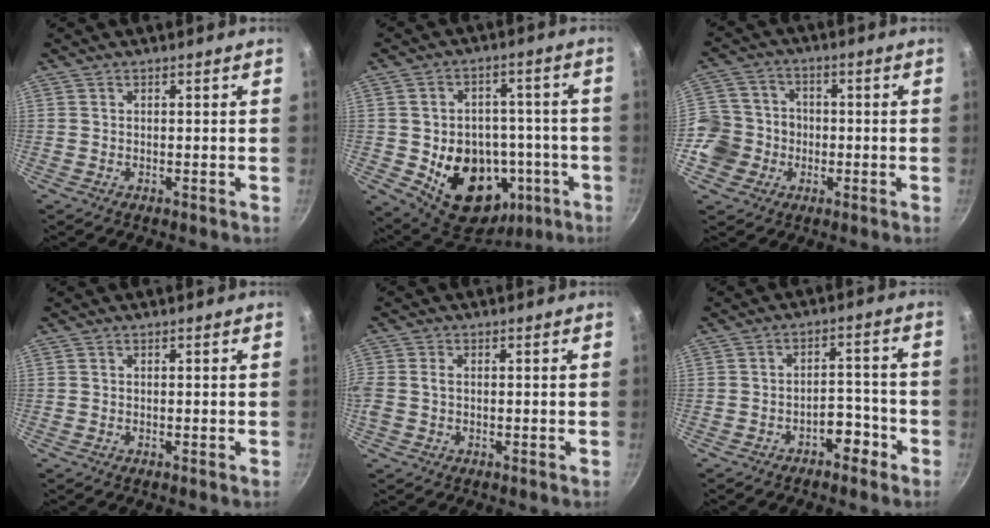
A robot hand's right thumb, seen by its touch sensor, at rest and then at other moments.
{"total": 19.0, "force": [-5.8, 13.4, 12.1], "torque": [-0.152, 0.027, -0.064]}
{"total": 9.9, "force": [-2.7, 9.2, 2.3], "torque": [-0.014, 0.025, -0.053]}
{"total": 0.0}
{"total": 2.8, "force": [-0.1, 1.9, 2.0], "torque": [-0.058, 0.005, -0.002]}
{"total": 5.3, "force": [-3.1, 3.2, 3.0], "torque": [-0.020, 0.039, -0.050]}